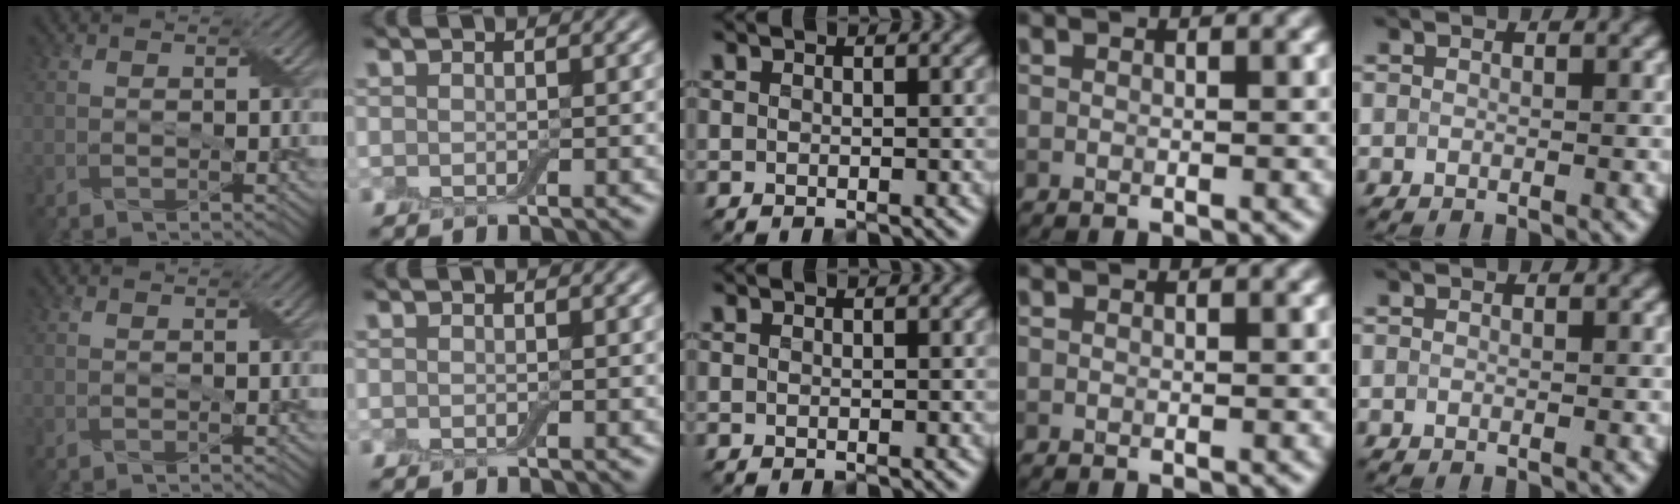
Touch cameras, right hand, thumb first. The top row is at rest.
{}